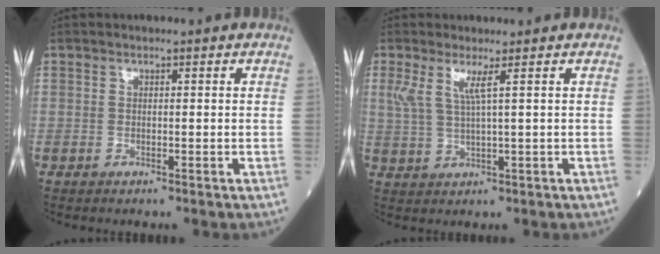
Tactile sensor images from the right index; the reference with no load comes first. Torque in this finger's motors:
{"motor_torque": [0.20, 0.21, 0.07, 0.07]}